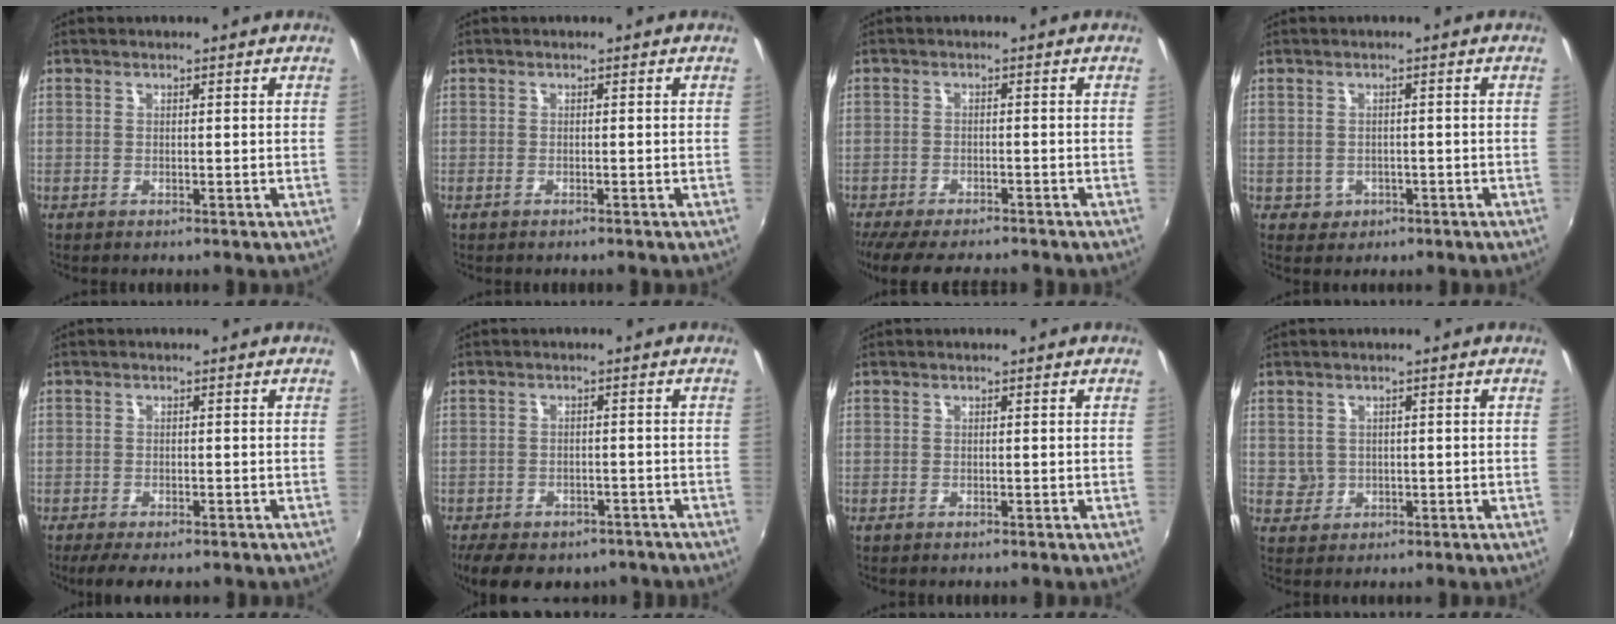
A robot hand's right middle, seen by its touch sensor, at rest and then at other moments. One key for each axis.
{"total": 0.8, "fx": -0.7, "fy": 0.1, "fz": 0.5, "tx": -0.011, "ty": -0.002, "tz": -0.012}
{"total": 11.1, "fx": -9.7, "fy": 2.1, "fz": 5.0, "tx": -0.112, "ty": -0.028, "tz": -0.155}
{"total": 2.7, "fx": -0.6, "fy": 2.5, "fz": 0.7, "tx": -0.020, "ty": 0.003, "tz": 0.000}
{"total": 4.7, "fx": -3.6, "fy": 1.3, "fz": 2.7, "tx": -0.064, "ty": -0.018, "tz": -0.060}
{"total": 12.3, "fx": -9.0, "fy": 6.1, "fz": 5.7, "tx": -0.128, "ty": -0.016, "tz": -0.121}
{"total": 0.0}
{"total": 2.4, "fx": 0.2, "fy": 2.4, "fz": 0.4, "tx": -0.001, "ty": 0.002, "tz": 0.005}